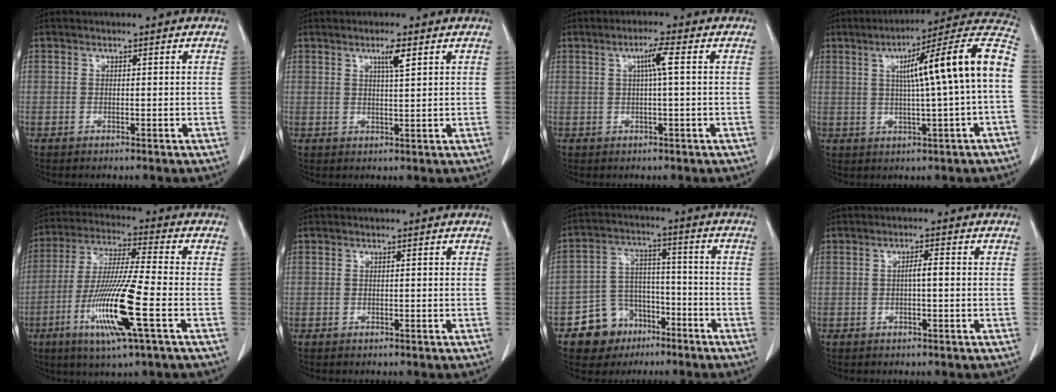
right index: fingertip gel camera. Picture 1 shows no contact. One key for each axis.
{"total": 2.9, "fx": 1.5, "fy": 0.2, "fz": 2.4, "tx": -0.043, "ty": -0.001, "tz": 0.026}
{"total": 3.3, "fx": 0.7, "fy": -0.3, "fz": 3.2, "tx": -0.058, "ty": 0.004, "tz": 0.011}
{"total": 16.5, "fx": 1.7, "fy": -0.2, "fz": 16.4, "tx": -0.231, "ty": 0.033, "tz": 0.020}
{"total": 14.6, "fx": -5.1, "fy": 0.0, "fz": 13.7, "tx": -0.277, "ty": -0.023, "tz": -0.098}
{"total": 0.0}
{"total": 9.0, "fx": -5.2, "fy": 7.0, "fz": 2.1, "tx": -0.038, "ty": 0.022, "tz": -0.079}
{"total": 2.0, "fx": -0.1, "fy": 0.2, "fz": 2.0, "tx": -0.033, "ty": 0.004, "tz": -0.002}